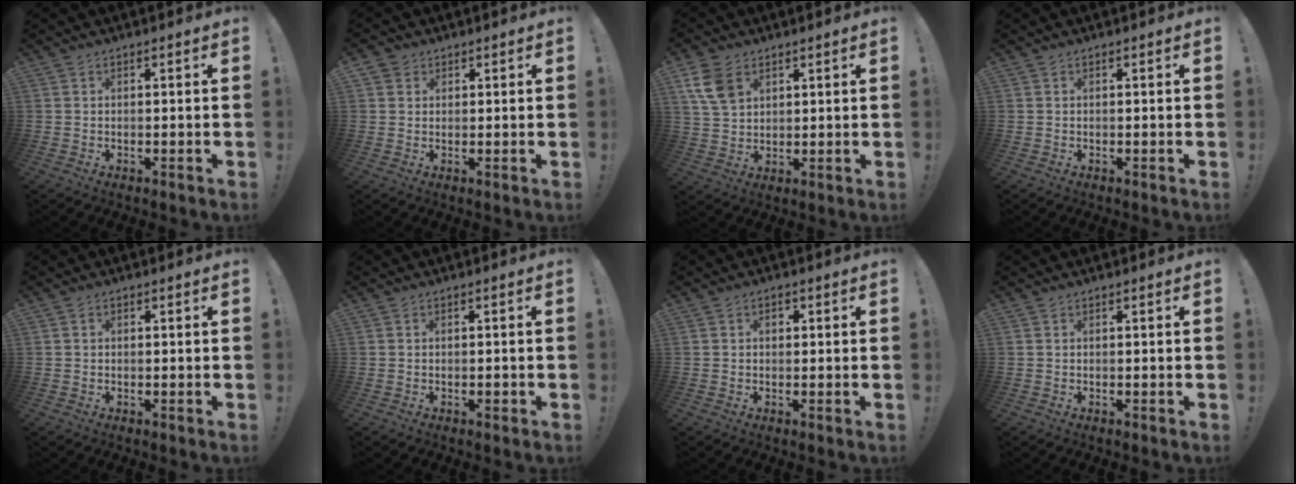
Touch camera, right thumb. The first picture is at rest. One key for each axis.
{"total": 2.8, "fx": 1.5, "fy": 2.3, "fz": 0.1, "tx": -0.009, "ty": -0.002, "tz": 0.029}
{"total": 9.8, "fx": 4.7, "fy": 6.7, "fz": 5.4, "tx": -0.105, "ty": -0.011, "tz": 0.091}
{"total": 0.0}
{"total": 0.6, "fx": 0.0, "fy": 0.5, "fz": 0.2, "tx": -0.004, "ty": 0.003, "tz": 0.001}
{"total": 0.8, "fx": -0.5, "fy": 0.4, "fz": 0.6, "tx": -0.006, "ty": 0.001, "tz": -0.007}
{"total": 1.2, "fx": 0.2, "fy": 0.9, "fz": 0.8, "tx": -0.007, "ty": 0.001, "tz": 0.001}
{"total": 0.0}